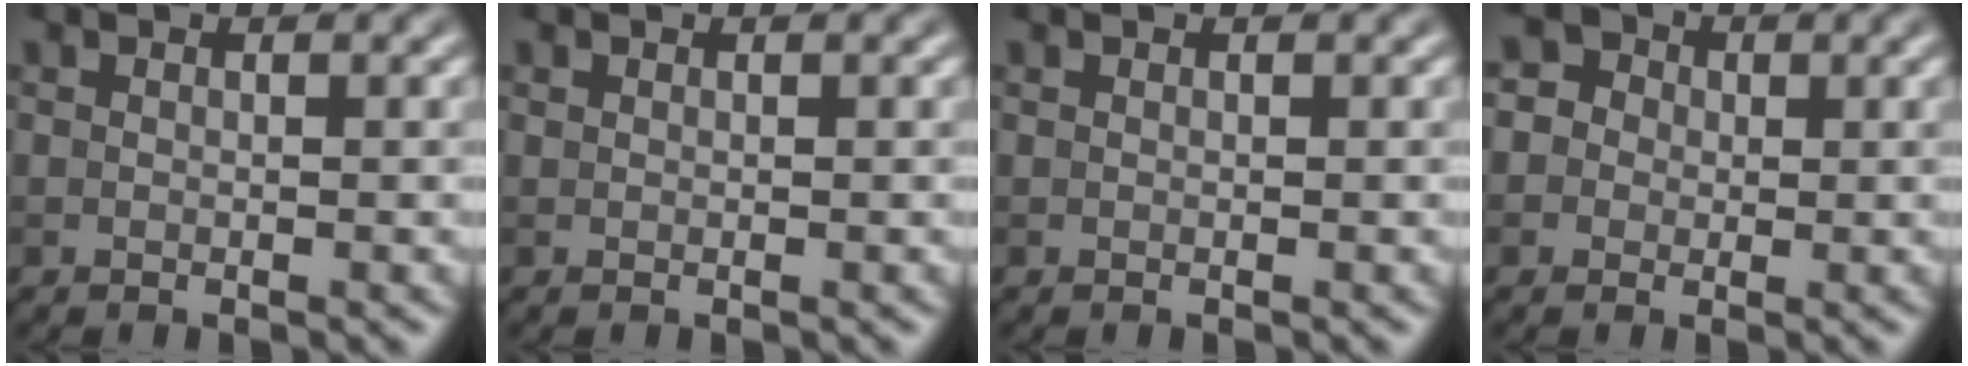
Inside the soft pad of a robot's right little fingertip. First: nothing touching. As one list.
[{"total": 0.0}, {"total": 0.0}, {"total": 3.8, "force": [1.1, 3.4, 1.2], "torque": [0.006, 0.022, -0.007]}]